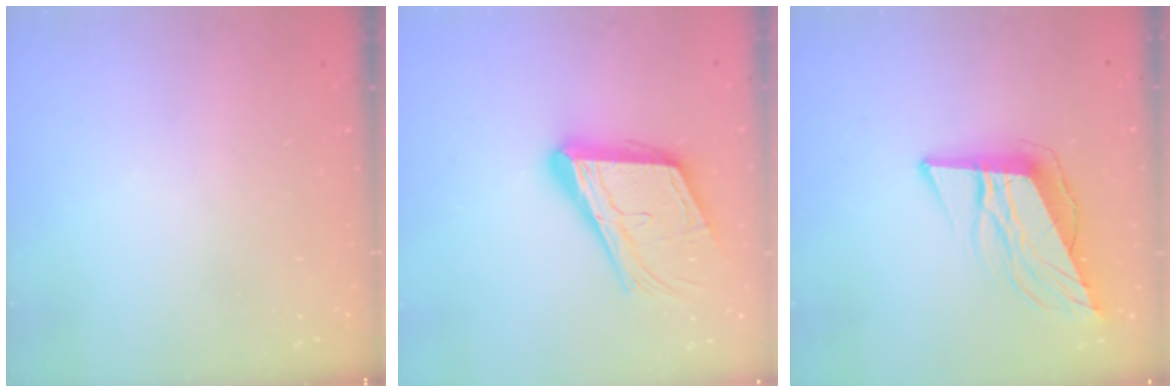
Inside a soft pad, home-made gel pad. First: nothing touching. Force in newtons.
{"total": 18.7, "press": 18.4, "slide": 3.0}
{"total": 12.4, "press": 11.9, "slide": 3.6}